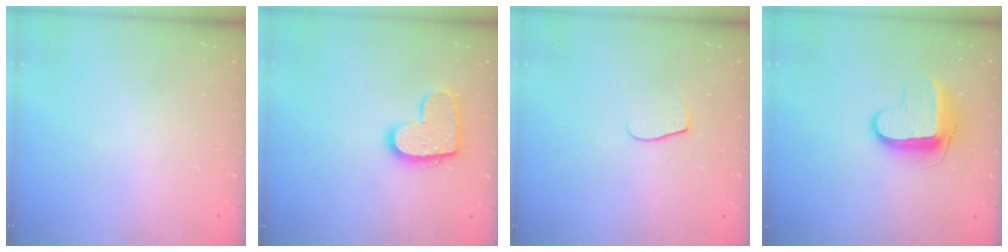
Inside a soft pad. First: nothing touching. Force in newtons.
{"total": 12.4, "press": 12.4, "slide": 0.6}
{"total": 6.6, "press": 6.6, "slide": 0.5}
{"total": 9.9, "press": 9.8, "slide": 0.5}